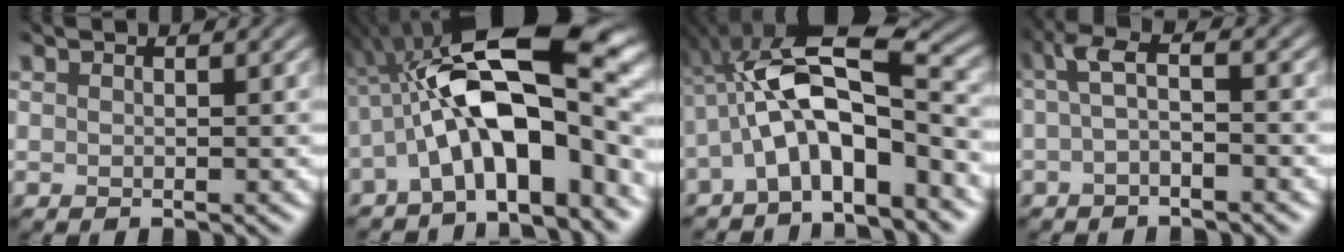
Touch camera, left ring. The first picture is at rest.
{"total": 12.9, "force": [-3.1, 5.0, 11.5], "torque": [-0.189, 0.019, -0.055]}
{"total": 8.5, "force": [-3.5, 2.9, 7.1], "torque": [-0.140, 0.016, -0.060]}
{"total": 2.2, "force": [-1.0, 0.5, 1.9], "torque": [-0.053, 0.001, -0.010]}